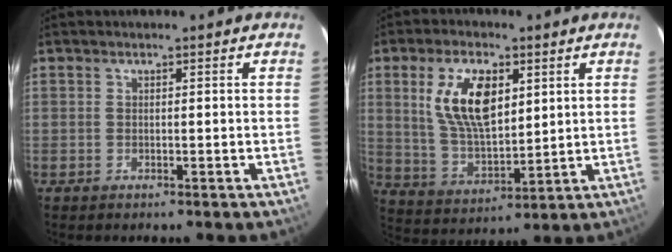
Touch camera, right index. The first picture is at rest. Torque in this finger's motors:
{"motor_torque": [1.07, 0.43, 0.44, 0.18]}